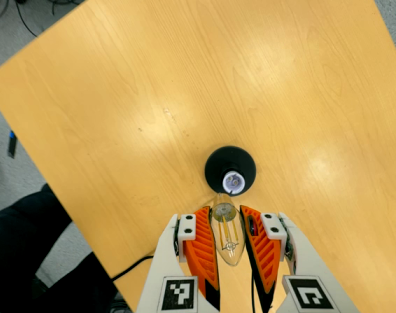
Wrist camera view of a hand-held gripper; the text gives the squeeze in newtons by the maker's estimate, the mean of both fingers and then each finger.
{"total": 19.2, "left": 21.1, "right": 17.3}